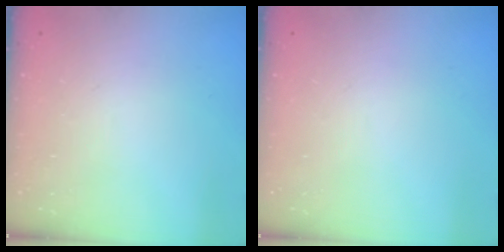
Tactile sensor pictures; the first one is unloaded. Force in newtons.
{"total": 0.0}